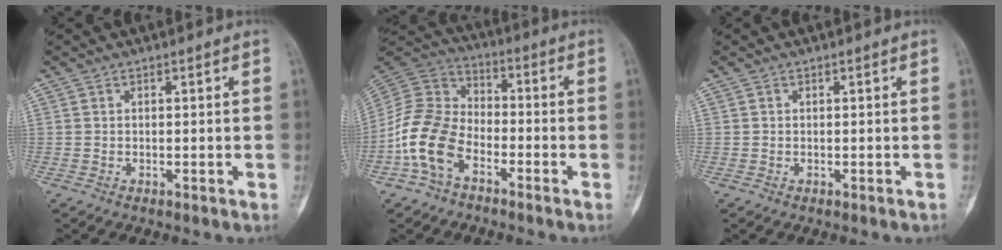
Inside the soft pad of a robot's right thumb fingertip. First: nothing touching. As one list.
[{"total": 12.7, "force": [-5.7, 8.4, 7.7], "torque": [-0.152, 0.047, -0.121]}, {"total": 0.0}]